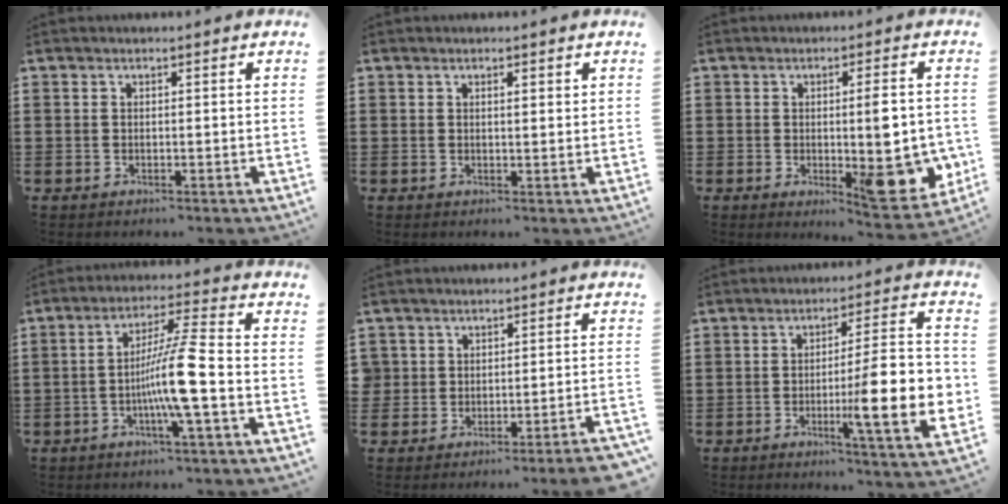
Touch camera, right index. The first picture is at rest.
{"total": 0.9, "force": [0.4, 0.2, 0.8], "torque": [-0.015, 0.002, 0.006]}
{"total": 8.4, "force": [-0.8, 2.2, 8.1], "torque": [-0.112, -0.009, -0.012]}
{"total": 9.4, "force": [-2.5, 0.1, 9.1], "torque": [-0.174, -0.007, -0.054]}
{"total": 2.4, "force": [-2.2, 0.8, 0.5], "torque": [-0.014, 0.004, -0.049]}
{"total": 13.0, "force": [-2.8, 2.1, 12.5], "torque": [-0.196, -0.010, -0.049]}